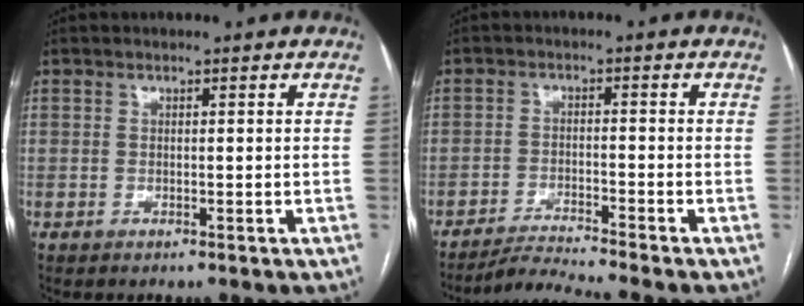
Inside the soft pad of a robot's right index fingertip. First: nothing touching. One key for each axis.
{"total": 5.1, "fx": -4.6, "fy": -2.2, "fz": 0.8, "tx": -0.023, "ty": -0.022, "tz": -0.085}